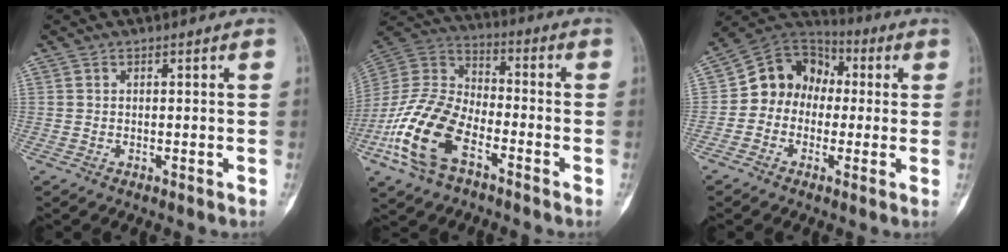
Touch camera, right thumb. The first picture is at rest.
{"total": 17.6, "force": [-7.9, 9.5, 12.5], "torque": [-0.256, 0.044, -0.160]}
{"total": 11.8, "force": [-0.2, 10.0, 6.2], "torque": [-0.065, 0.039, -0.019]}